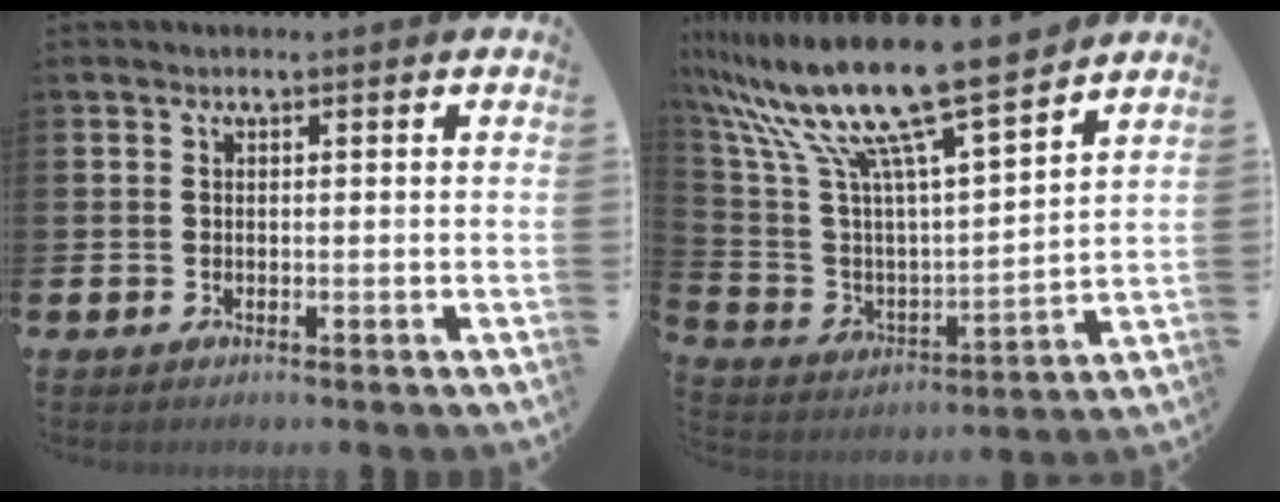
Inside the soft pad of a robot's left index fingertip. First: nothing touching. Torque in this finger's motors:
{"motor_torque": [1.00, -1.06, 1.05, 0.21]}